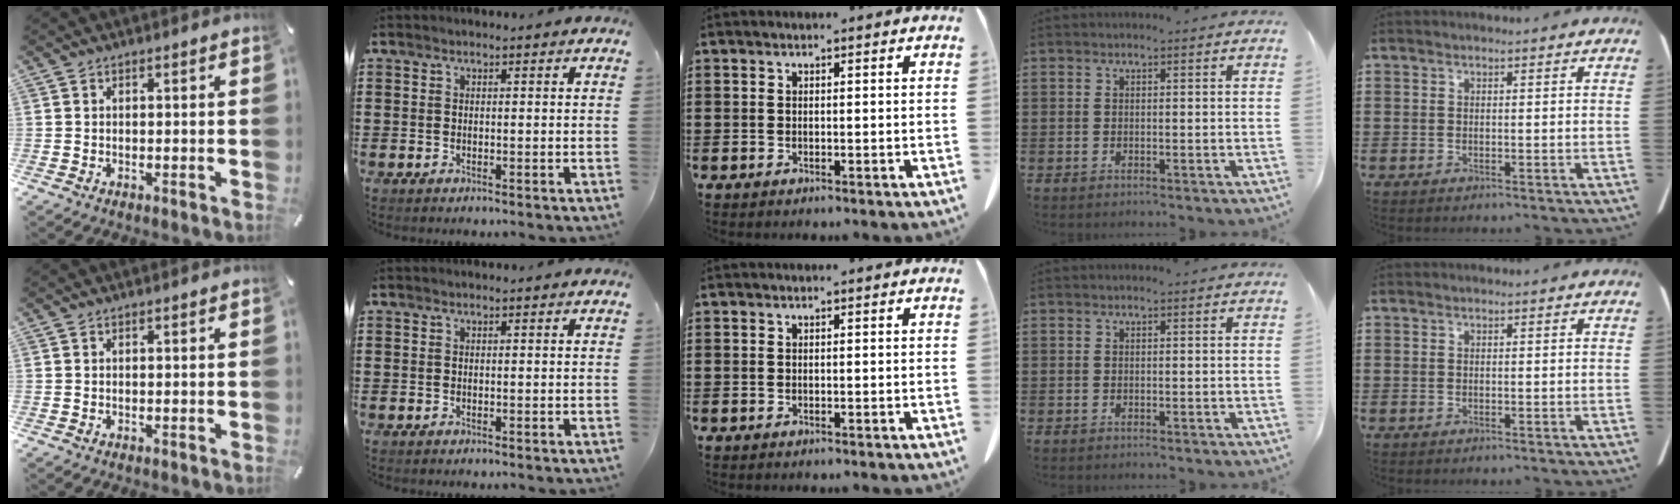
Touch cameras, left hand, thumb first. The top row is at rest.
{}